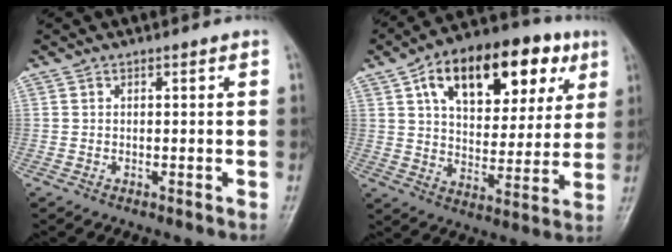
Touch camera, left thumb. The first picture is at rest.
{"total": 22.8, "force": [9.9, 12.5, 16.2], "torque": [-0.201, 0.002, 0.152]}